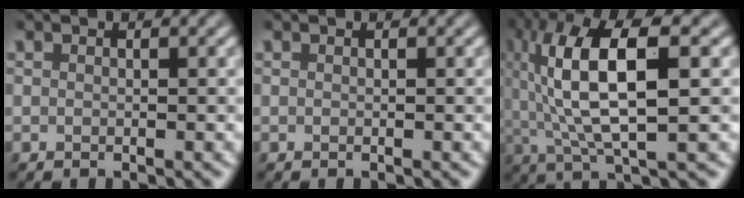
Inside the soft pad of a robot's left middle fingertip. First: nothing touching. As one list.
[{"total": 0.0}, {"total": 10.2, "force": [1.8, 3.0, 9.6], "torque": [-0.182, 0.010, 0.035]}]